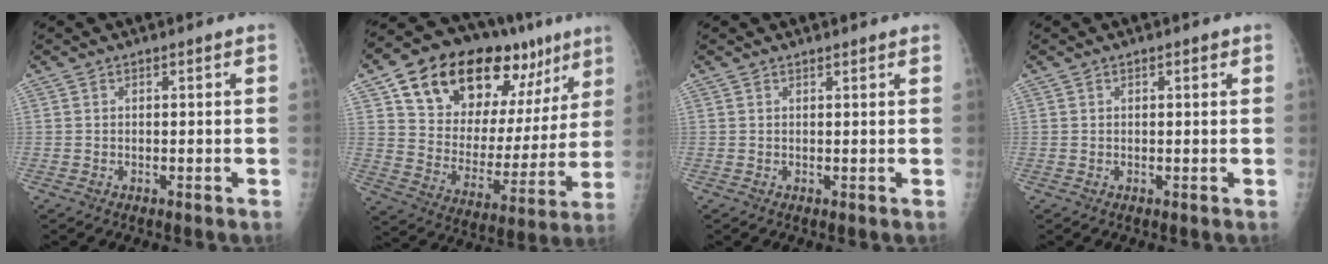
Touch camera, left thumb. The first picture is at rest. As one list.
[{"total": 27.4, "force": [15.3, 14.1, 17.8], "torque": [-0.227, -0.021, 0.249]}, {"total": 1.2, "force": [1.0, 0.2, 0.5], "torque": [-0.002, 0.001, 0.013]}, {"total": 0.9, "force": [0.5, 0.4, 0.6], "torque": [-0.004, 0.001, 0.004]}]